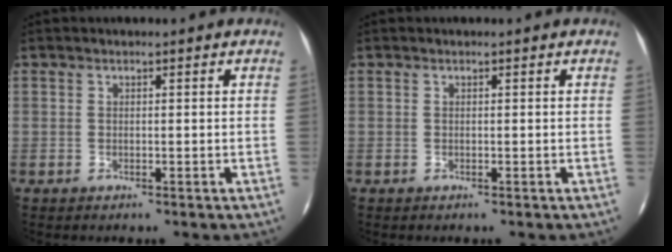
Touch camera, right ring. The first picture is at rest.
{"total": 0.0}